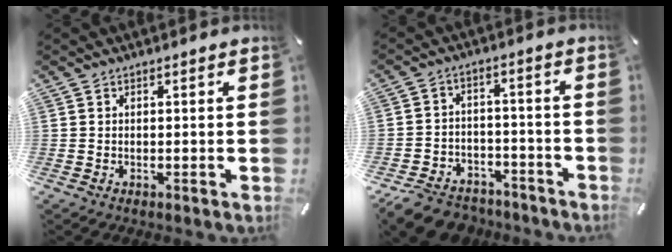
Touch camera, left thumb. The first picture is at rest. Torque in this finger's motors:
{"motor_torque": [-0.65, 1.06, 0.68, 0.69, 0.03]}